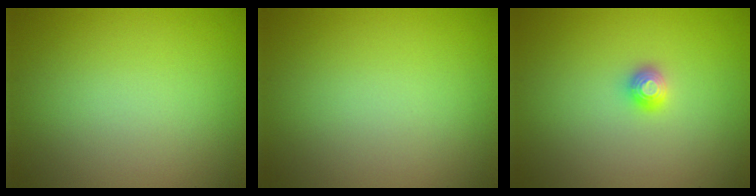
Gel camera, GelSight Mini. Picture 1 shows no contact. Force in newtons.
{"total": 0.0}
{"total": 1.1, "press": 1.1, "slide": 0.1}